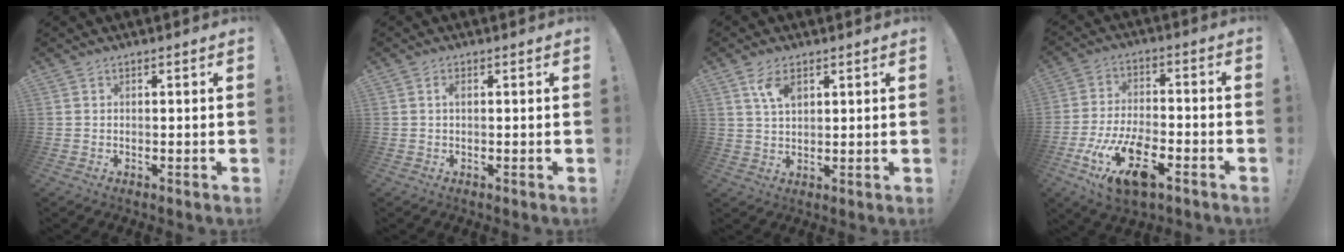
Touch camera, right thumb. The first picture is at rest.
{"total": 1.0, "force": [0.0, 0.5, 0.8], "torque": [-0.012, 0.002, -0.002]}
{"total": 5.7, "force": [2.7, 3.1, 4.0], "torque": [-0.062, -0.008, 0.047]}
{"total": 16.0, "force": [-8.0, 7.4, 11.7], "torque": [-0.208, 0.037, -0.133]}